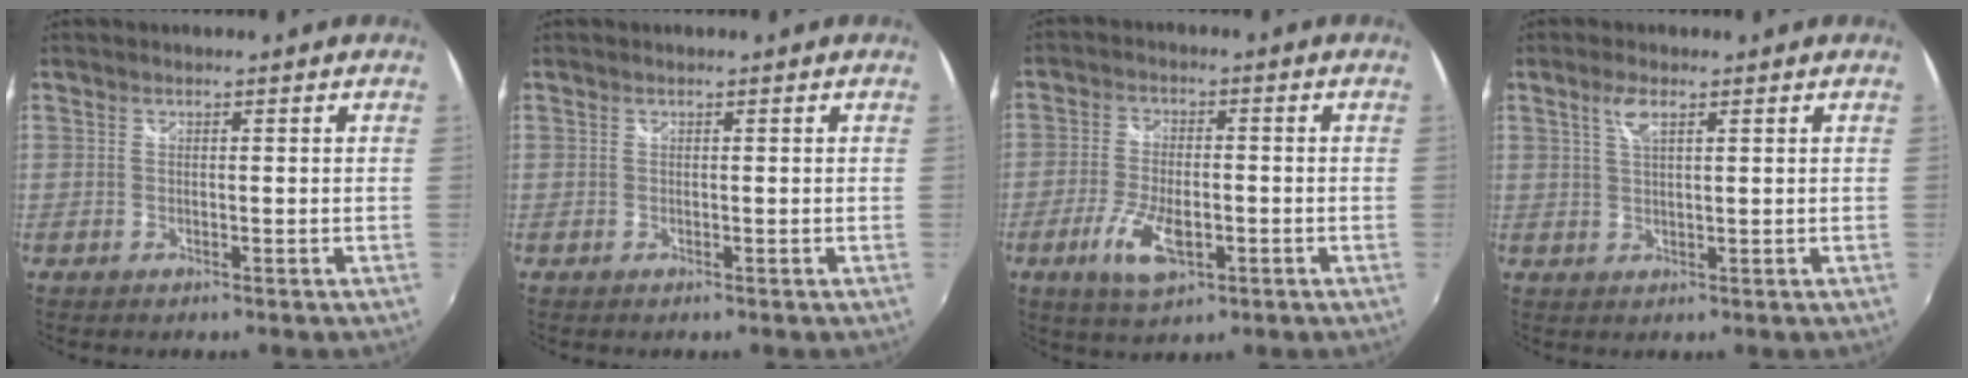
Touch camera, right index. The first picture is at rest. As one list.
[{"total": 0.0}, {"total": 8.8, "force": [-3.7, 3.9, 7.0], "torque": [-0.150, -0.015, -0.066]}, {"total": 3.0, "force": [1.5, 0.8, 2.5], "torque": [-0.048, 0.004, 0.029]}]